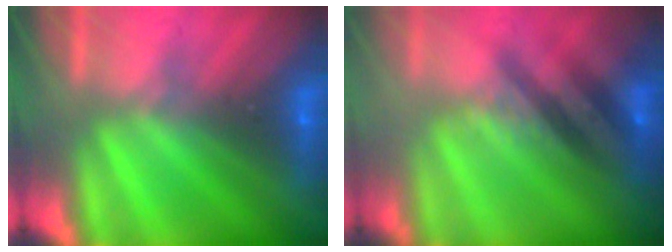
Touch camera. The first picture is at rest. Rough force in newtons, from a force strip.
{"total": 2.5}